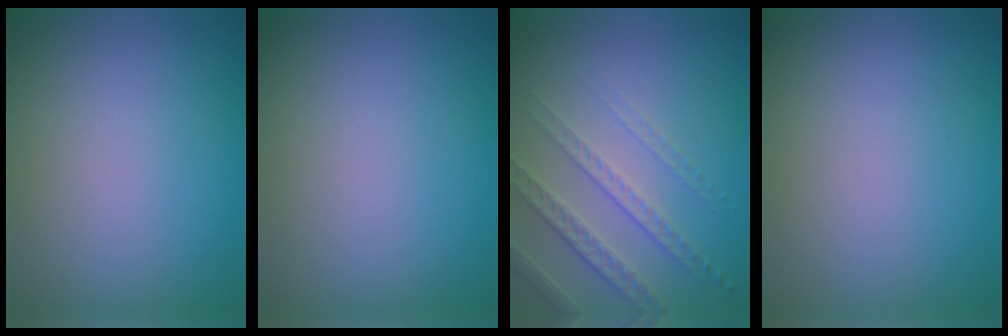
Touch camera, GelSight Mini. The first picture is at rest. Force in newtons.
{"total": 0.0}
{"total": 4.8, "press": 3.1, "slide": 3.7}
{"total": 0.0}